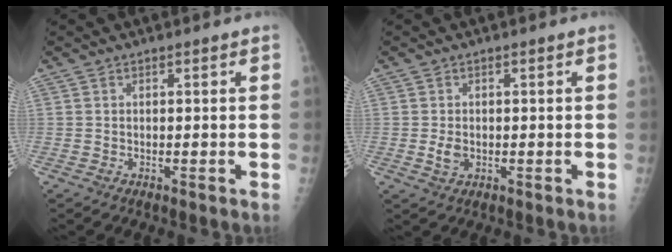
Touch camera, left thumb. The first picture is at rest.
{"total": 2.4, "force": [-0.2, 1.6, 1.8], "torque": [-0.029, -0.003, -0.001]}